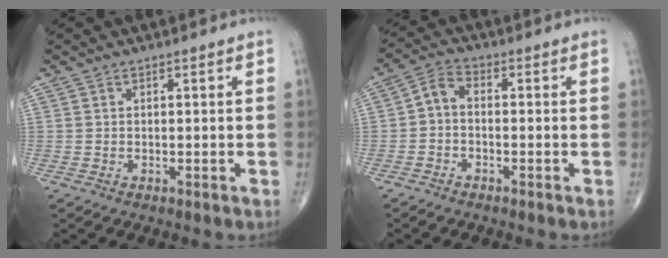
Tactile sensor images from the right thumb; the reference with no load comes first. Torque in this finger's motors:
{"motor_torque": [-0.05, -0.06, 0.04, -0.12, 0.06]}